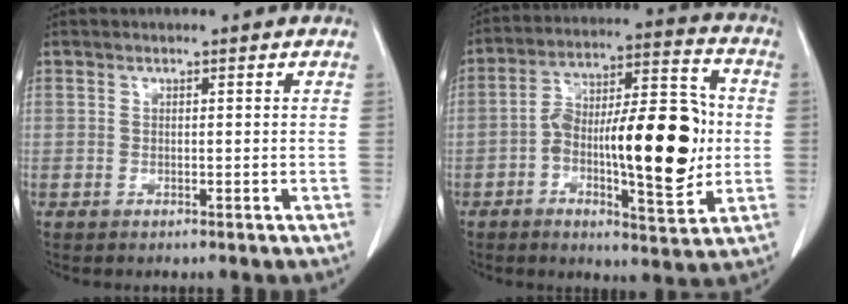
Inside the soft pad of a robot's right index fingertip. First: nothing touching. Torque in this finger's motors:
{"motor_torque": [1.75, -0.39, 0.87, 0.21]}